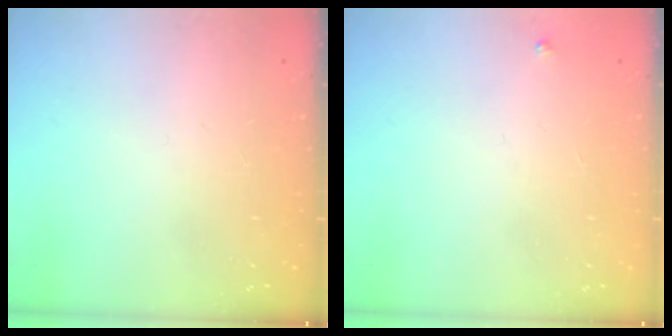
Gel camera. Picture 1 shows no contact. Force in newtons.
{"total": 2.7, "press": 2.7, "slide": 0.3}